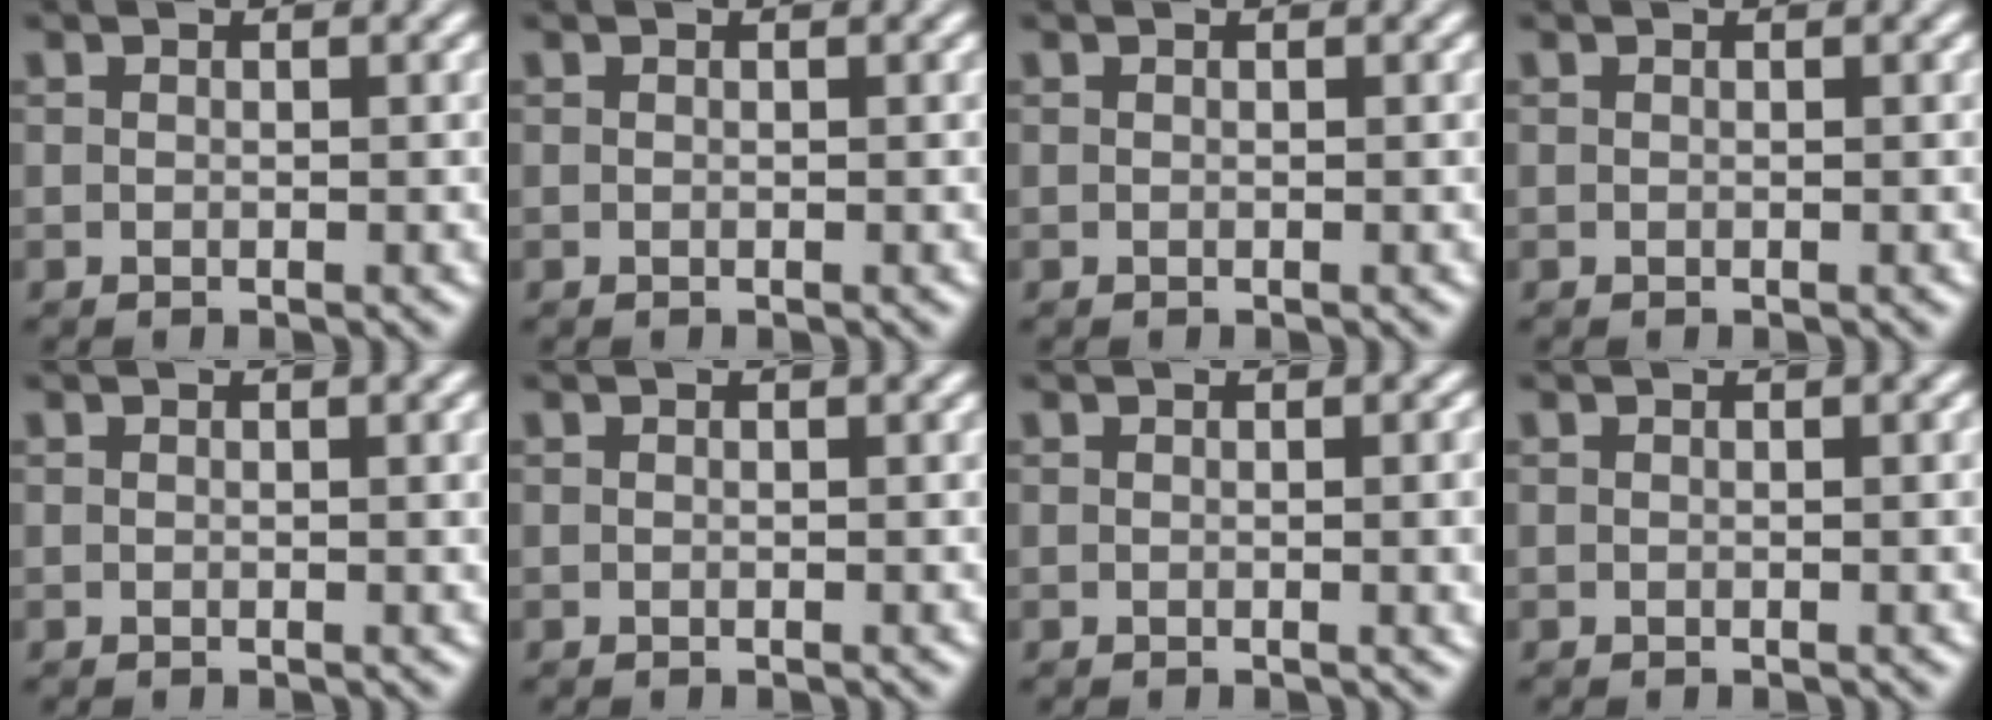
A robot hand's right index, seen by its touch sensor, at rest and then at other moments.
{"total": 0.0}
{"total": 0.0}
{"total": 0.0}
{"total": 0.0}
{"total": 0.0}
{"total": 1.0, "force": [-0.1, -0.2, 0.9], "torque": [-0.012, -0.003, 0.001]}
{"total": 0.0}